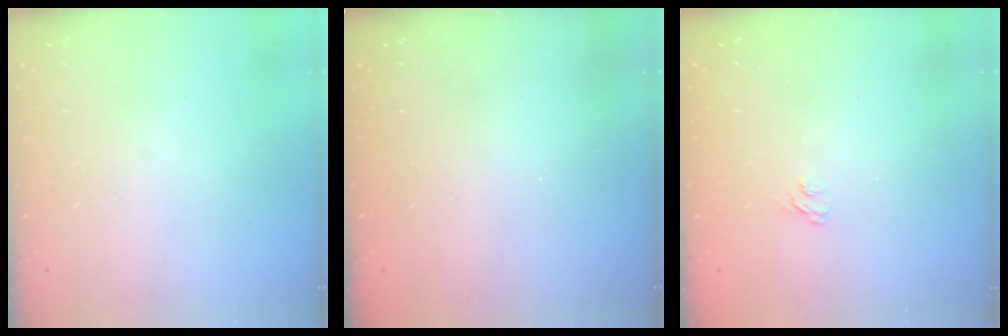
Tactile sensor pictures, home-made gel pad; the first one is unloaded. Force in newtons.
{"total": 2.3, "press": 2.2, "slide": 0.8}
{"total": 3.1, "press": 2.8, "slide": 1.3}